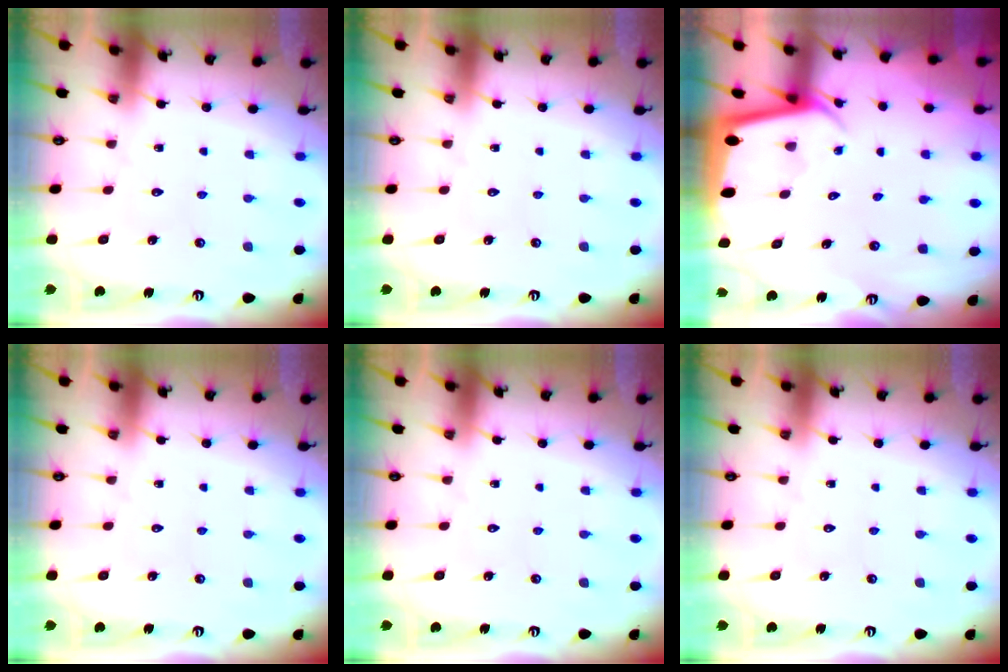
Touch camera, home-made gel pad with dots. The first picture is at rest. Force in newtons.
{"total": 0.0}
{"total": 2.0, "press": 2.0, "slide": 0.1}
{"total": 0.0}
{"total": 0.0}
{"total": 0.0}